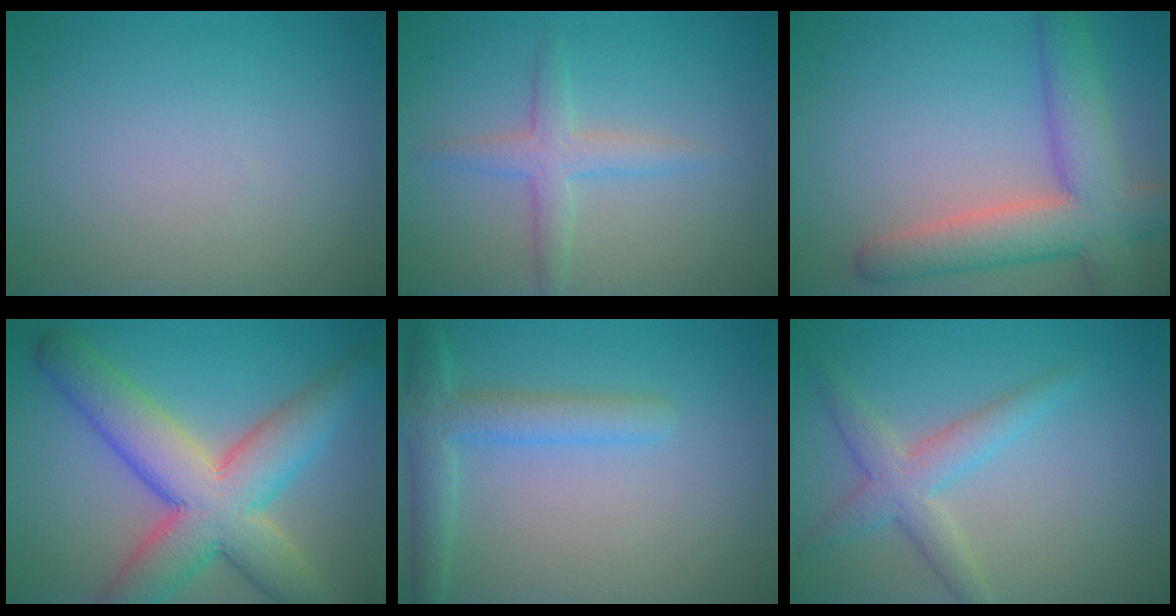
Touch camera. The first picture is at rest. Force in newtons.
{"total": 2.7, "press": 2.7, "slide": 0.1}
{"total": 7.5, "press": 7.5, "slide": 0.5}
{"total": 10.2, "press": 10.2, "slide": 0.4}
{"total": 3.6, "press": 3.6, "slide": 0.4}
{"total": 3.5, "press": 3.5, "slide": 0.1}